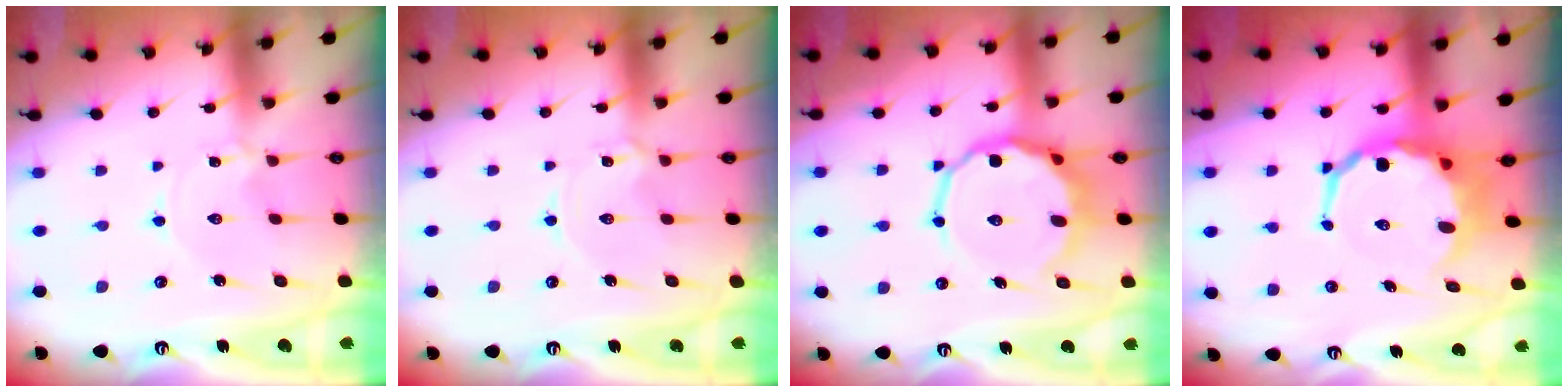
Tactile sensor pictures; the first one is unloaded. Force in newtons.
{"total": 1.7, "press": 1.7, "slide": 0.1}
{"total": 12.1, "press": 11.7, "slide": 2.9}
{"total": 8.6, "press": 8.3, "slide": 2.3}